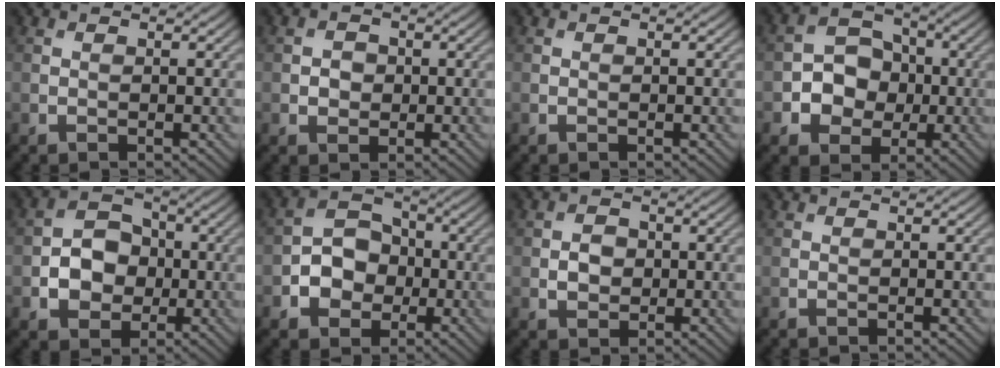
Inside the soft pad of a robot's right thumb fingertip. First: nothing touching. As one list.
[{"total": 1.9, "force": [-0.1, 1.7, 0.8], "torque": [-0.013, -0.003, -0.007]}, {"total": 0.0}, {"total": 6.2, "force": [-1.1, 5.3, 2.9], "torque": [-0.043, 0.004, -0.040]}, {"total": 6.7, "force": [-1.0, 5.5, 3.7], "torque": [-0.069, 0.004, -0.031]}, {"total": 6.3, "force": [-1.7, 5.1, 3.2], "torque": [-0.058, 0.005, -0.044]}, {"total": 2.6, "force": [-0.2, 2.1, 1.4], "torque": [-0.027, -0.002, -0.007]}, {"total": 0.0}]